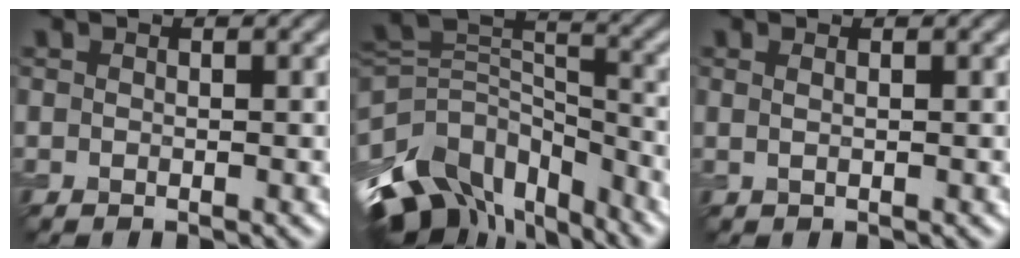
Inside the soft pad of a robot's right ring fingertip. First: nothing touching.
{"total": 11.3, "force": [-7.0, 7.0, 5.5], "torque": [-0.118, 0.005, -0.128]}
{"total": 0.9, "force": [0.4, 0.4, 0.8], "torque": [-0.011, -0.002, 0.002]}